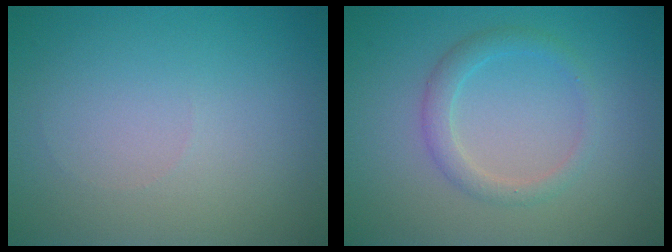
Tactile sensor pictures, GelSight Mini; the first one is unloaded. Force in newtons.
{"total": 2.1, "press": 2.1, "slide": 0.1}